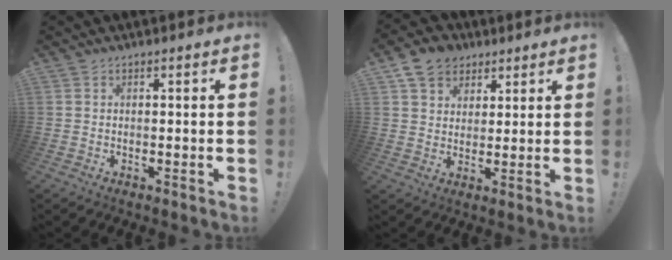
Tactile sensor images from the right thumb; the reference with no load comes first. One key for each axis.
{"total": 9.4, "fx": 5.3, "fy": 7.3, "fz": 2.7, "tx": -0.049, "ty": -0.022, "tz": 0.106}